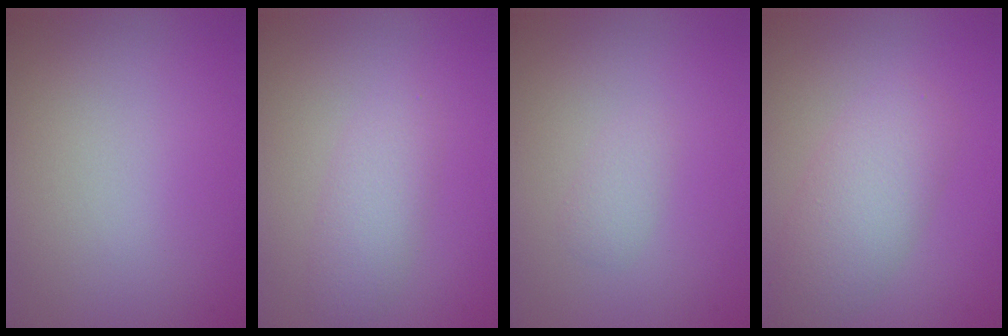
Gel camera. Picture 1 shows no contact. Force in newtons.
{"total": 2.5, "press": 2.5, "slide": 0.2}
{"total": 1.1, "press": 1.1, "slide": 0.1}
{"total": 4.3, "press": 4.3, "slide": 0.1}